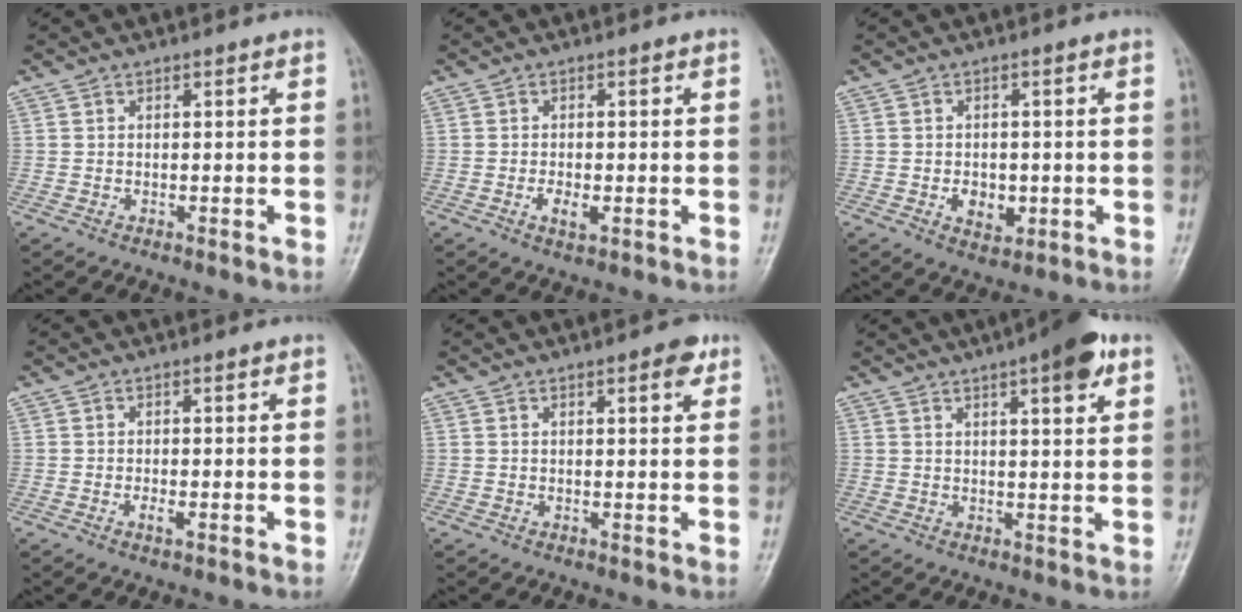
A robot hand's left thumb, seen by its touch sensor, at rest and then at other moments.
{"total": 3.0, "force": [-0.8, 1.4, 2.5], "torque": [-0.044, -0.003, -0.013]}
{"total": 4.8, "force": [-1.0, 3.4, 3.3], "torque": [-0.036, -0.001, -0.008]}
{"total": 1.7, "force": [-0.3, 0.6, 1.6], "torque": [-0.028, 0.000, -0.005]}
{"total": 3.5, "force": [1.9, 1.1, 2.7], "torque": [-0.028, -0.006, 0.021]}
{"total": 8.7, "force": [4.7, 2.1, 7.0], "torque": [-0.088, -0.012, 0.061]}